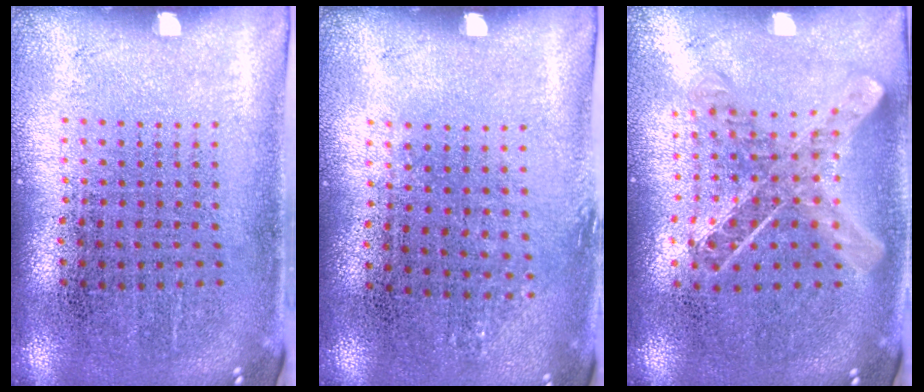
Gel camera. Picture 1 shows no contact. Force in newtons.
{"total": 0.8, "press": 0.7, "slide": 0.4}
{"total": 1.0, "press": 1.0, "slide": 0.2}